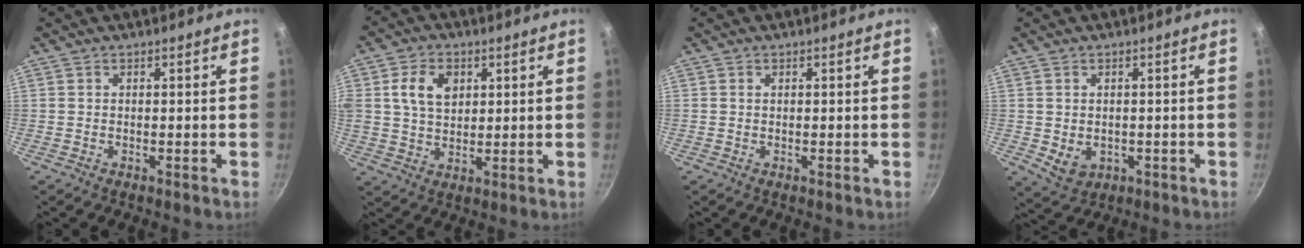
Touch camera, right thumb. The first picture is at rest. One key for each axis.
{"total": 8.7, "fx": 2.6, "fy": 6.2, "fz": 5.6, "tx": -0.088, "ty": -0.002, "tz": 0.045}
{"total": 0.5, "fx": 0.2, "fy": 0.4, "fz": 0.3, "tx": -0.005, "ty": 0.001, "tz": 0.003}
{"total": 4.5, "fx": -0.4, "fy": 3.6, "fz": 2.7, "tx": -0.037, "ty": -0.008, "tz": 0.005}